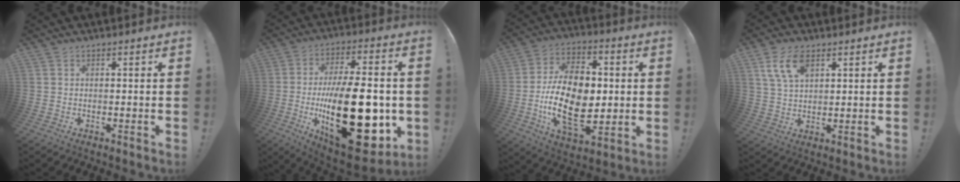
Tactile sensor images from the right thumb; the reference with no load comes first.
{"total": 34.1, "force": [-4.9, 15.5, 30.0], "torque": [-0.508, 0.019, -0.055]}
{"total": 22.9, "force": [-1.8, 14.3, 17.8], "torque": [-0.329, -0.004, -0.025]}
{"total": 8.8, "force": [4.4, 4.4, 6.2], "torque": [-0.121, -0.007, 0.082]}